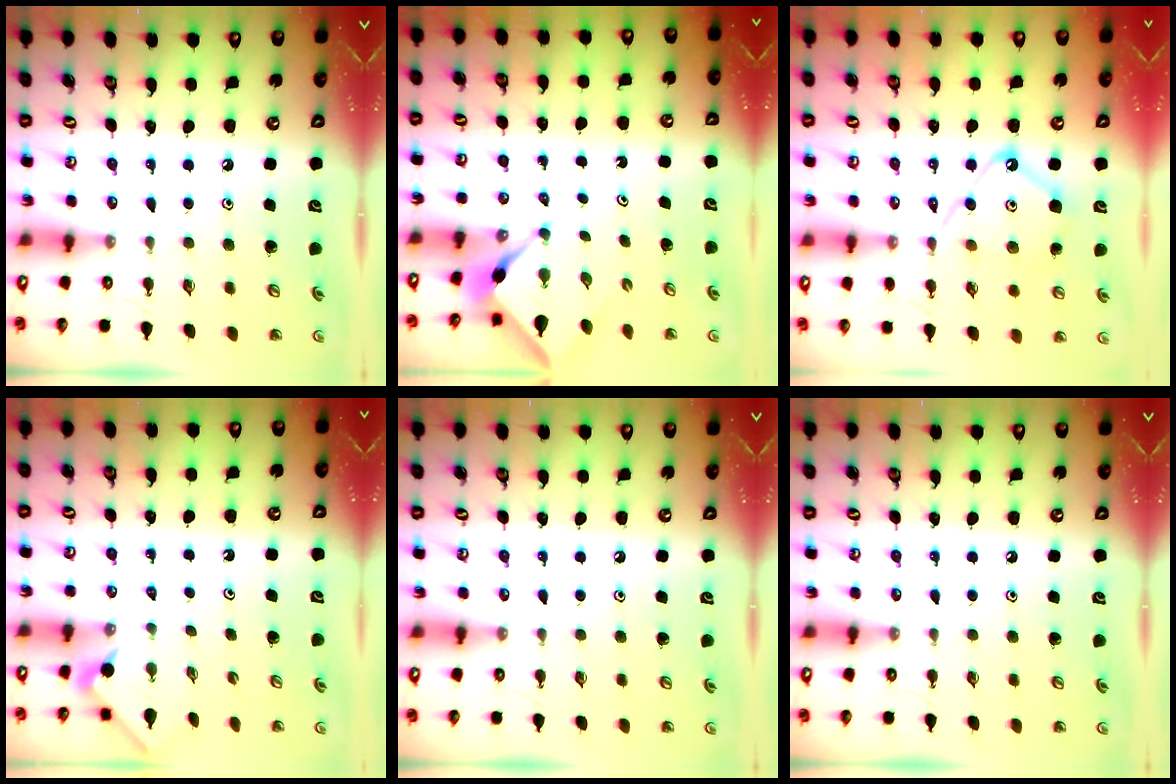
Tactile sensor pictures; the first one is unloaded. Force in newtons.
{"total": 3.1, "press": 3.1, "slide": 0.3}
{"total": 11.9, "press": 11.8, "slide": 1.2}
{"total": 2.7, "press": 2.7, "slide": 0.4}
{"total": 0.0}
{"total": 0.0}